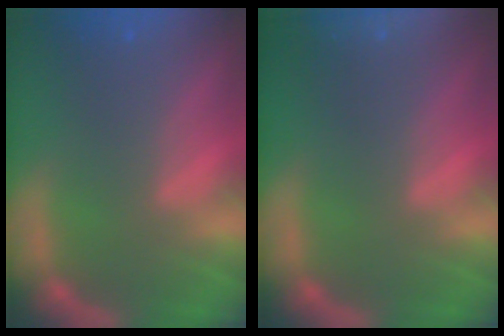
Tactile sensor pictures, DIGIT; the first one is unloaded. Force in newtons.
{"total": 10.0}